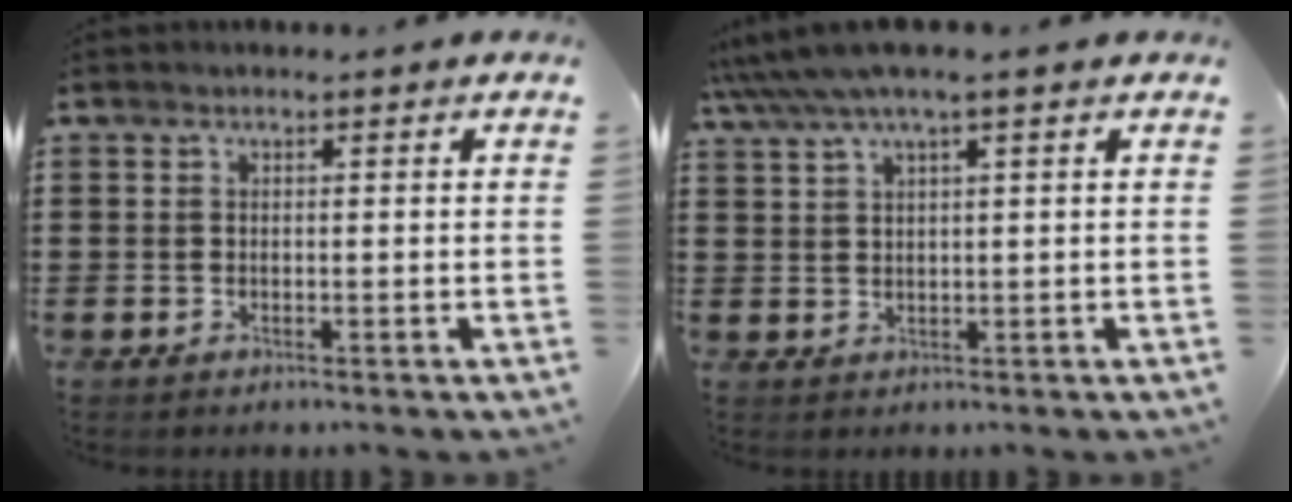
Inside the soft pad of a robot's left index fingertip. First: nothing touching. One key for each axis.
{"total": 4.2, "fx": 2.7, "fy": 0.1, "fz": 3.2, "tx": -0.069, "ty": -0.001, "tz": 0.046}